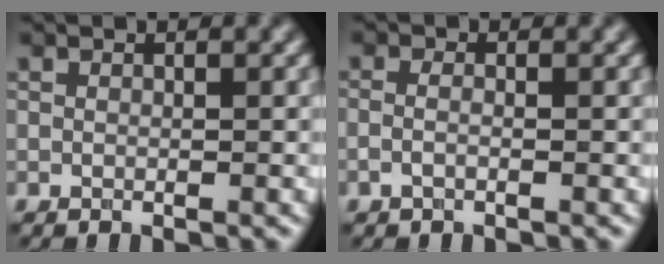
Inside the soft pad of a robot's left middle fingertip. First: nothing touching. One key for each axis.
{"total": 1.1, "fx": -0.5, "fy": 0.4, "fz": 0.9, "tx": -0.022, "ty": -0.003, "tz": -0.013}